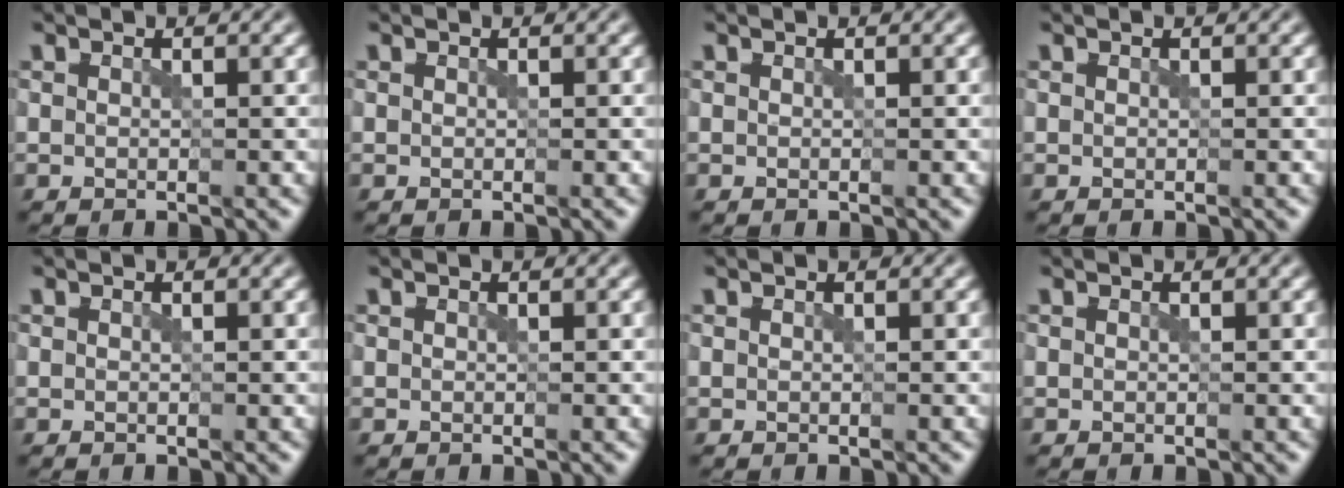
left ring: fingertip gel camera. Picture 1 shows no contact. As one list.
[{"total": 0.0}, {"total": 0.0}, {"total": 0.0}, {"total": 0.0}, {"total": 0.0}, {"total": 0.0}, {"total": 0.0}]